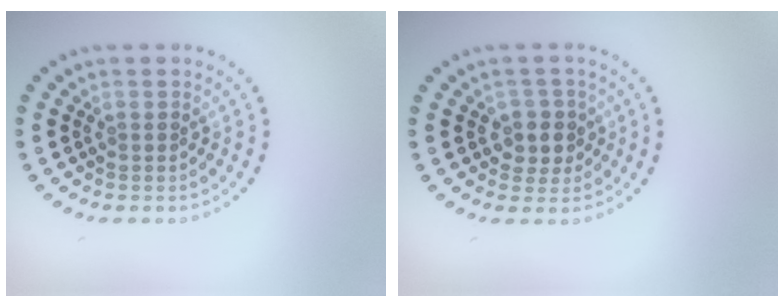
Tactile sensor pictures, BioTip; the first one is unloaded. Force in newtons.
{"total": 2.6, "press": 2.3, "slide": 1.2}